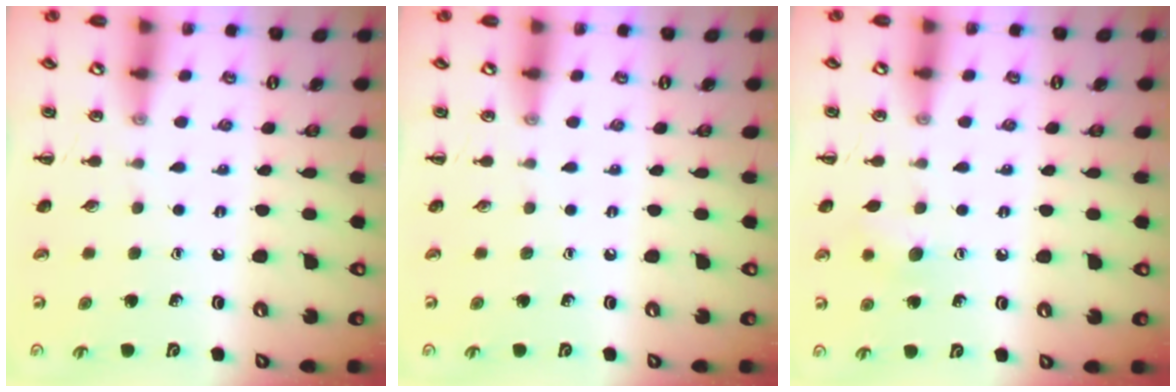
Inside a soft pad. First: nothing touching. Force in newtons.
{"total": 0.0}
{"total": 6.2, "press": 6.0, "slide": 1.4}